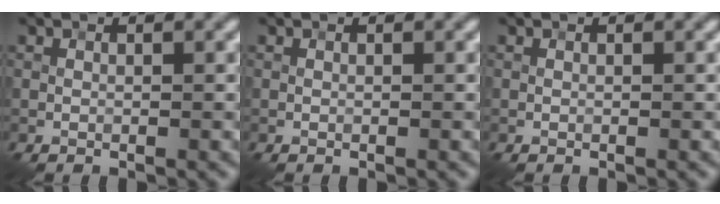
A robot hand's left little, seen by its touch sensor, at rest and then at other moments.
{"total": 0.0}
{"total": 0.0}